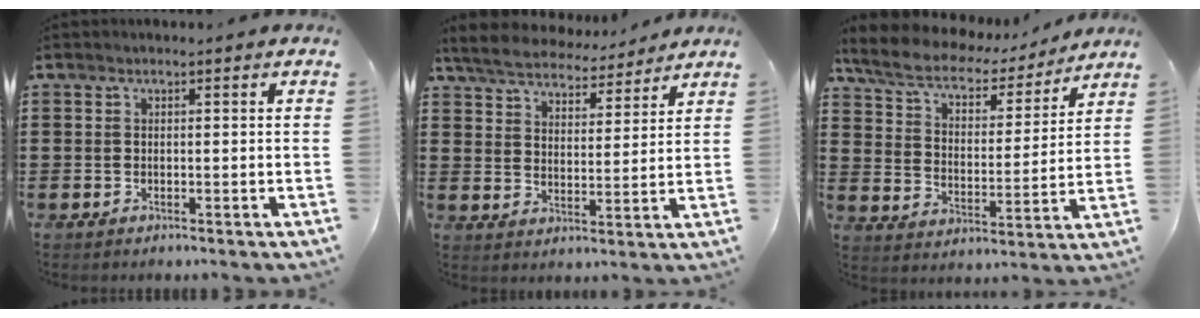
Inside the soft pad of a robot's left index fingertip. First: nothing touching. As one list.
[{"total": 5.7, "force": [5.5, 1.0, 1.1], "torque": [-0.050, -0.031, 0.096]}, {"total": 7.2, "force": [6.0, 2.2, 3.2], "torque": [-0.089, -0.031, 0.102]}]